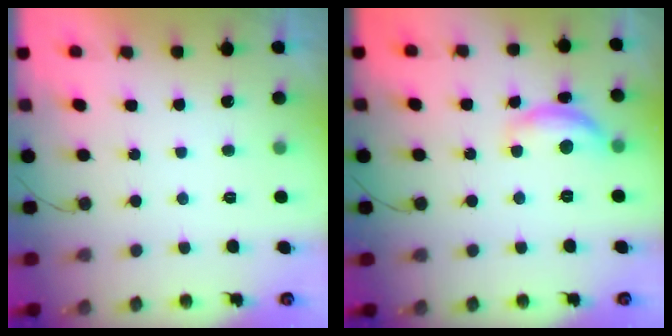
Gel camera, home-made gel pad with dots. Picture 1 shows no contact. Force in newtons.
{"total": 9.9, "press": 9.9, "slide": 0.6}